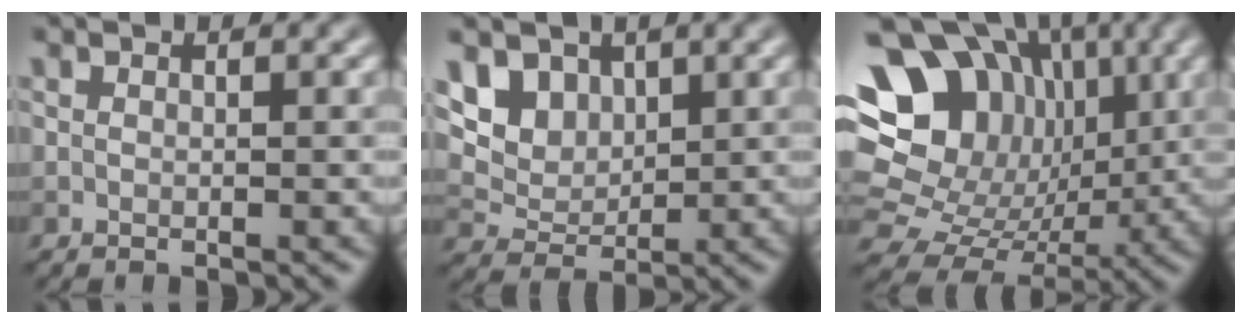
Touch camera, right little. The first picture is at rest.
{"total": 7.5, "force": [4.1, 5.3, 3.4], "torque": [-0.075, -0.002, 0.070]}
{"total": 18.1, "force": [4.8, 14.9, 9.0], "torque": [-0.192, 0.046, 0.084]}